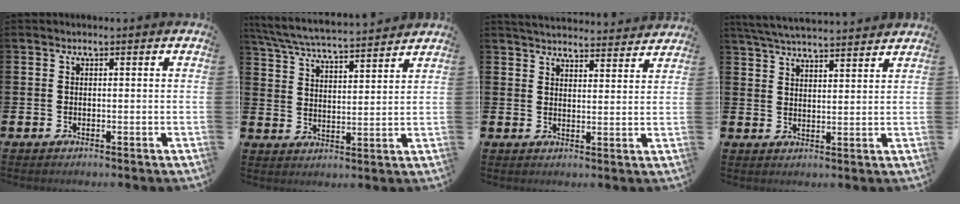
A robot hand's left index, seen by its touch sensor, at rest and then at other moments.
{"total": 6.0, "force": [5.9, 0.2, 1.4], "torque": [-0.056, -0.040, 0.103]}
{"total": 4.3, "force": [4.3, 0.4, 0.2], "torque": [-0.017, -0.029, 0.077]}
{"total": 5.1, "force": [5.0, 0.1, 0.9], "torque": [-0.041, -0.025, 0.091]}